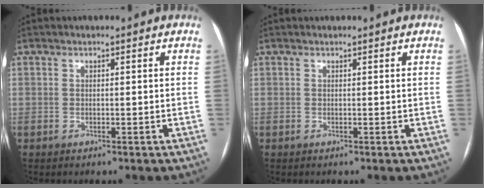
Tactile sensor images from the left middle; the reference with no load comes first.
{"total": 0.7, "force": [0.7, 0.1, 0.1], "torque": [-0.005, 0.016, 0.014]}